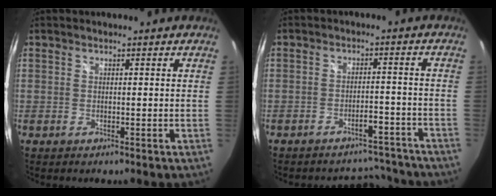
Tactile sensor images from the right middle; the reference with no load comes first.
{"total": 8.8, "force": [-8.1, 3.1, 1.6], "torque": [-0.024, 0.024, -0.094]}